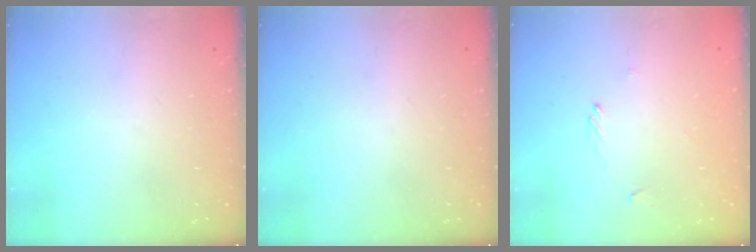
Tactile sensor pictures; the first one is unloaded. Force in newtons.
{"total": 0.0}
{"total": 1.4, "press": 1.3, "slide": 0.2}